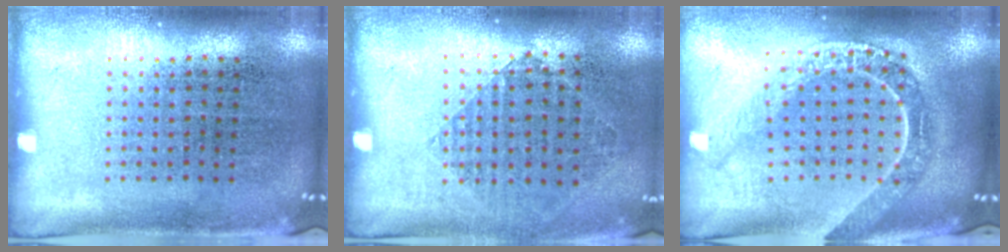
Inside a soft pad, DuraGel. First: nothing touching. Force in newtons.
{"total": 0.9, "press": 0.8, "slide": 0.4}
{"total": 2.0, "press": 1.7, "slide": 1.1}